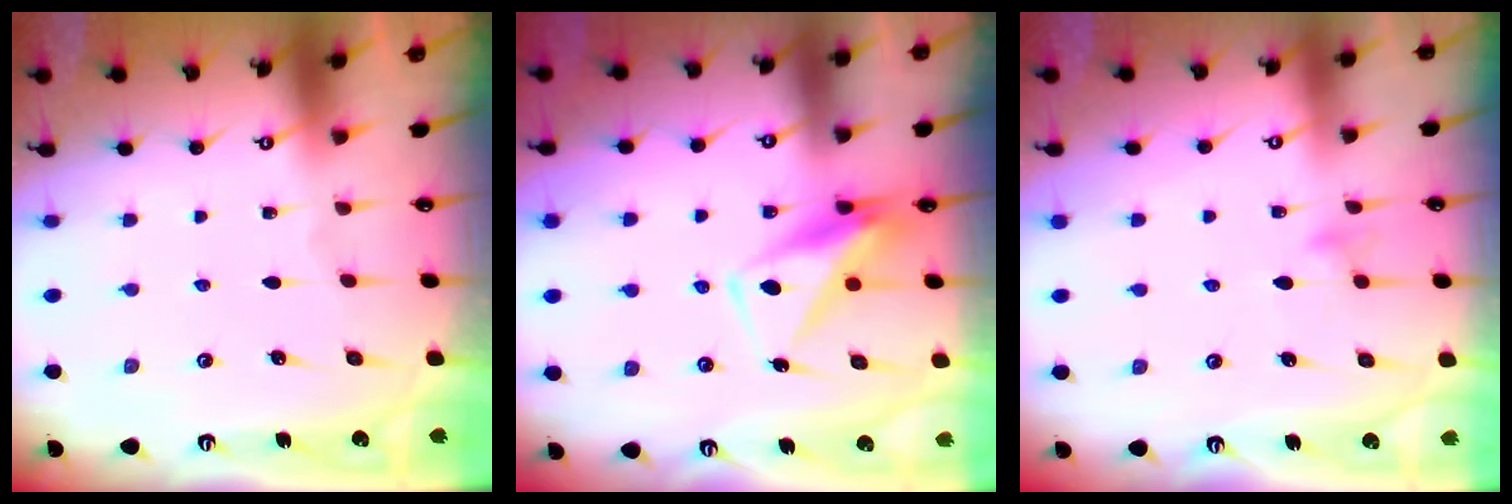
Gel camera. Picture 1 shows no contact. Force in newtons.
{"total": 7.5, "press": 7.4, "slide": 1.5}
{"total": 7.4, "press": 7.4, "slide": 0.4}